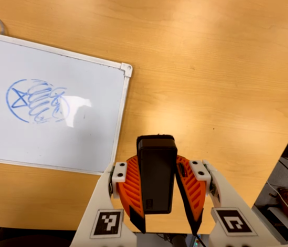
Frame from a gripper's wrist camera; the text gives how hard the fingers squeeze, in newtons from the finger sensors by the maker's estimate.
{"total": 7.8, "left": 7.0, "right": 8.6}